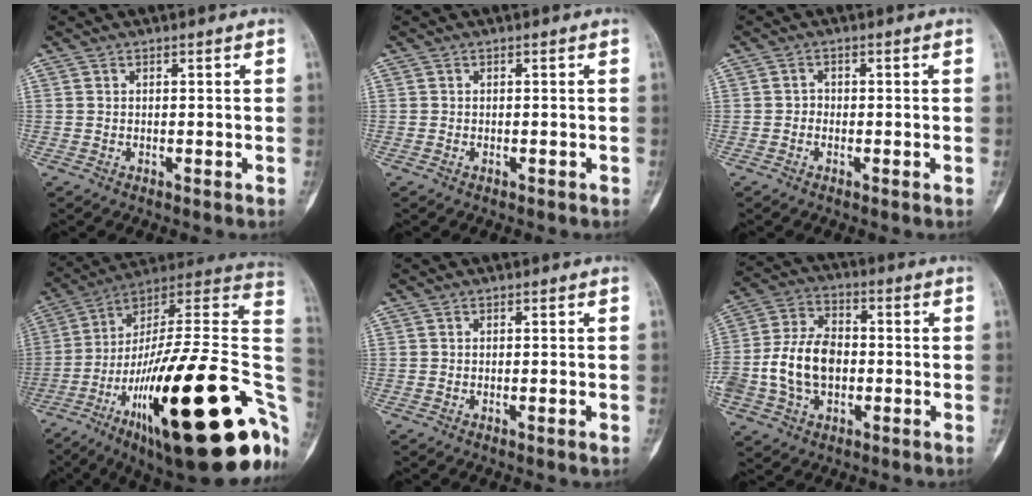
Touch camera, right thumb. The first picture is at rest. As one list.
[{"total": 0.0}, {"total": 0.7, "force": [-0.4, 0.5, 0.3], "torque": [-0.001, 0.002, -0.016]}, {"total": 38.0, "force": [-10.9, 10.9, 34.7], "torque": [-0.450, 0.070, -0.172]}, {"total": 1.0, "force": [-0.3, 0.1, 0.9], "torque": [-0.014, -0.001, -0.001]}, {"total": 13.0, "force": [-2.0, 8.9, 9.4], "torque": [-0.174, 0.030, -0.042]}]